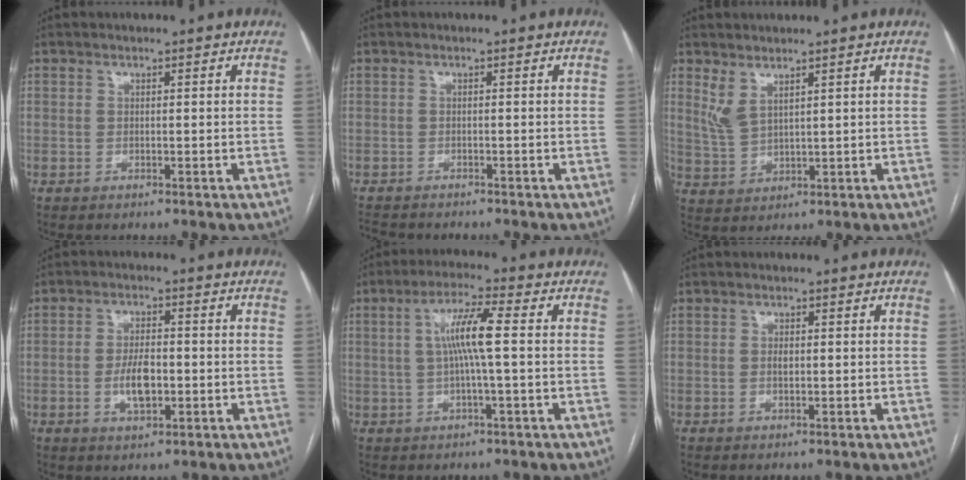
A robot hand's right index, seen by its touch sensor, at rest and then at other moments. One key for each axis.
{"total": 4.7, "fx": -4.4, "fy": 0.8, "fz": 1.5, "tx": -0.021, "ty": -0.012, "tz": -0.068}
{"total": 3.7, "fx": 2.7, "fy": 0.9, "fz": 2.3, "tx": -0.066, "ty": -0.001, "tz": 0.069}
{"total": 5.3, "fx": -1.1, "fy": 2.2, "fz": 4.7, "tx": -0.092, "ty": 0.002, "tz": -0.014}
{"total": 7.0, "fx": 0.5, "fy": 0.1, "fz": 7.0, "tx": -0.133, "ty": 0.011, "tz": 0.006}
{"total": 1.3, "fx": 0.0, "fy": 0.6, "fz": 1.1, "tx": -0.024, "ty": 0.002, "tz": 0.004}